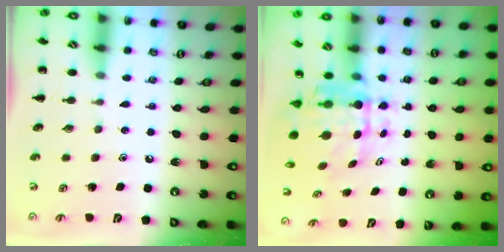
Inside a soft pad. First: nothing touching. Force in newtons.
{"total": 7.2, "press": 6.7, "slide": 2.7}